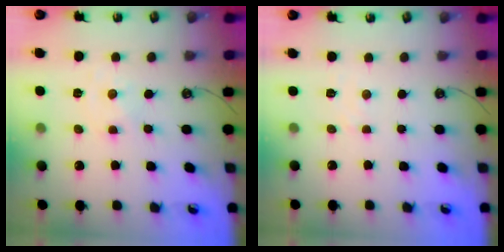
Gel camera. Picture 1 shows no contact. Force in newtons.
{"total": 2.7, "press": 2.7, "slide": 0.4}